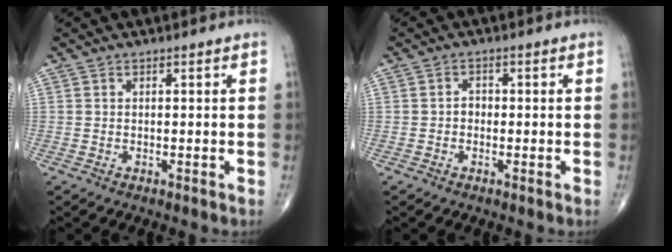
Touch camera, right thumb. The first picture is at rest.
{"total": 1.5, "force": [-0.4, 1.2, 0.8], "torque": [0.000, 0.006, -0.011]}